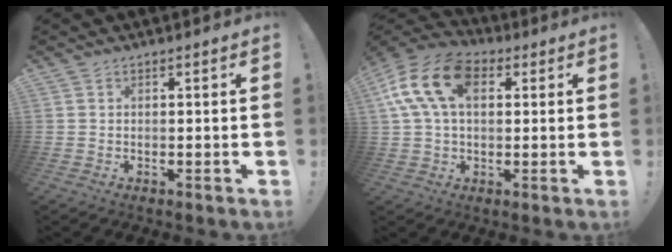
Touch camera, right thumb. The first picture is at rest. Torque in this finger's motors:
{"motor_torque": [0.35, 0.50, 1.53, 0.31, 0.23]}